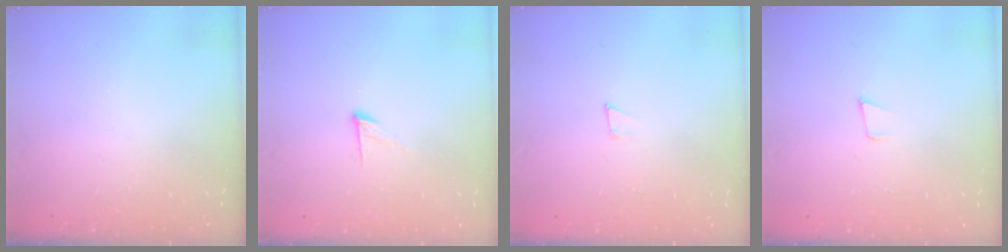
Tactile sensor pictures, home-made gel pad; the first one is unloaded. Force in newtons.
{"total": 6.8, "press": 6.8, "slide": 0.6}
{"total": 3.2, "press": 3.2, "slide": 0.2}
{"total": 3.6, "press": 2.4, "slide": 2.6}